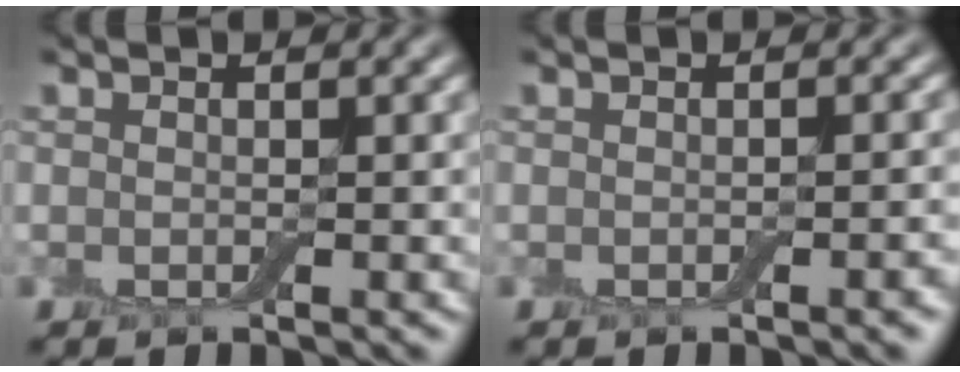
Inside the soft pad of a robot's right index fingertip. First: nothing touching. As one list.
[{"total": 1.4, "force": [-0.6, 0.2, 1.3], "torque": [-0.012, 0.000, -0.006]}]